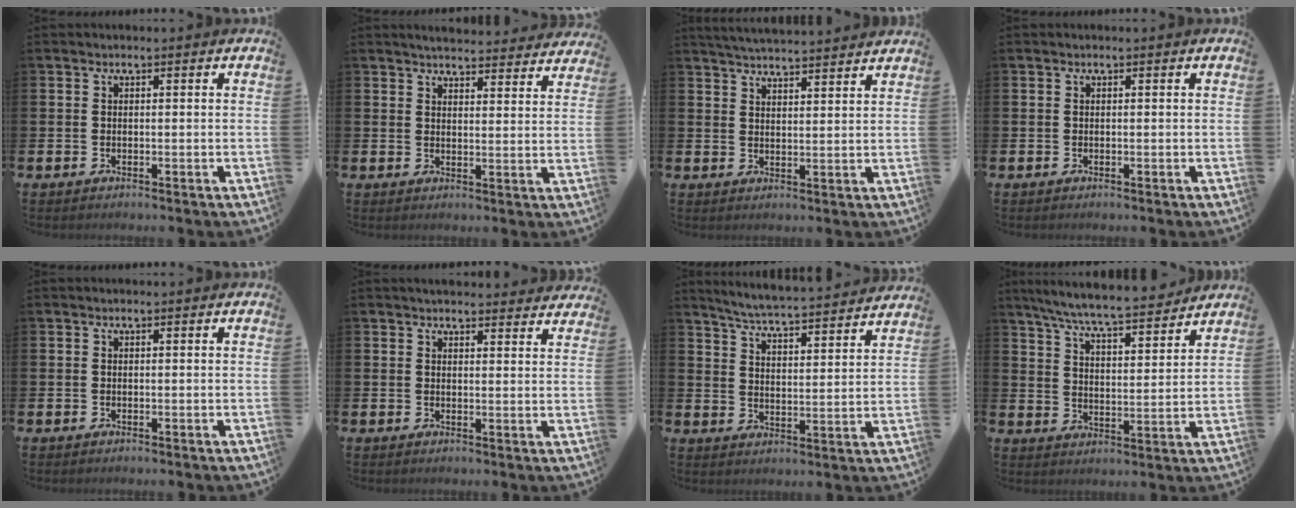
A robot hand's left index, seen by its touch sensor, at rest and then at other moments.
{"total": 4.5, "force": [4.4, 0.5, 0.5], "torque": [-0.009, -0.030, 0.077]}
{"total": 4.3, "force": [4.3, -0.3, 0.2], "torque": [-0.018, -0.023, 0.078]}
{"total": 0.0}
{"total": 0.0}
{"total": 3.3, "force": [3.2, 0.3, 0.0], "torque": [-0.003, -0.018, 0.059]}
{"total": 6.0, "force": [5.9, -0.2, 1.2], "torque": [-0.049, -0.046, 0.102]}
{"total": 7.7, "force": [7.3, 0.3, 2.6], "torque": [-0.078, -0.049, 0.127]}